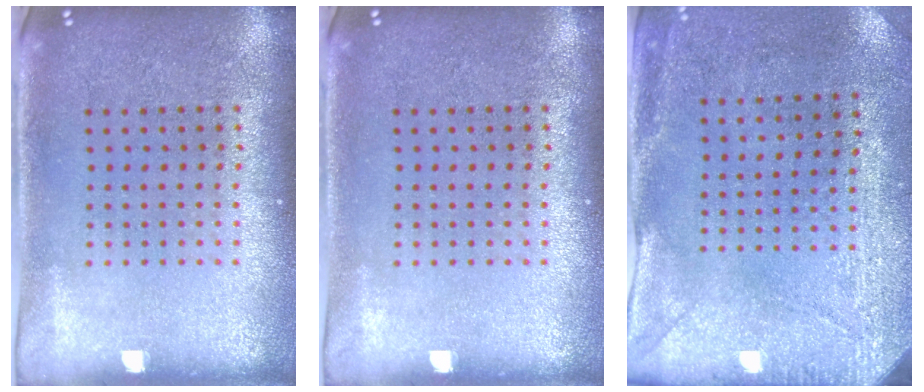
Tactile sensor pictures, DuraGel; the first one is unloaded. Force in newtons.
{"total": 0.0}
{"total": 2.9, "press": 2.3, "slide": 1.8}